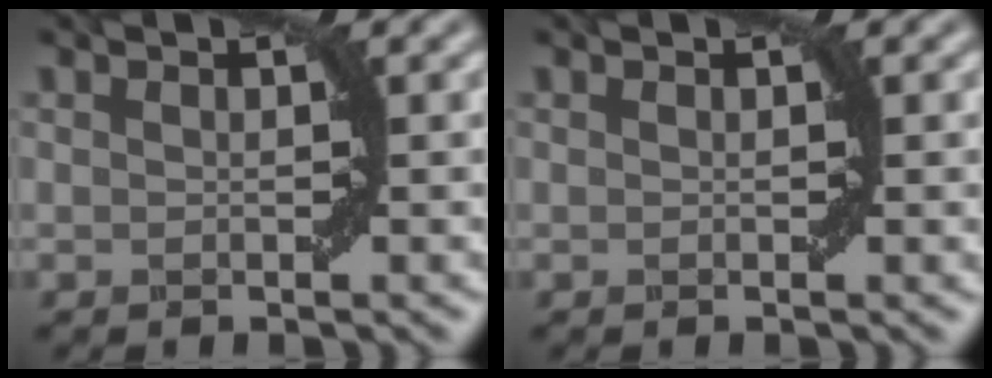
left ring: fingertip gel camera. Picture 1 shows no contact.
{"total": 0.6, "force": [0.1, -0.1, 0.5], "torque": [-0.005, 0.000, 0.002]}